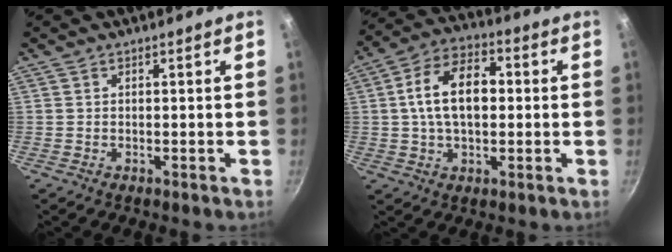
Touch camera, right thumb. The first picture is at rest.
{"total": 13.1, "force": [1.0, 8.0, 10.3], "torque": [-0.155, 0.028, 0.006]}